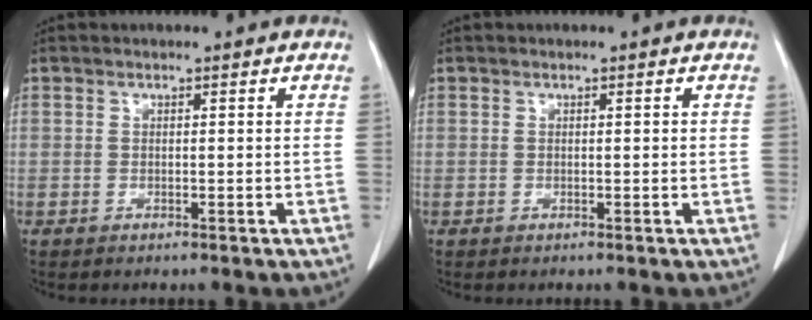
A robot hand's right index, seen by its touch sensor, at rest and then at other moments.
{"total": 0.0}